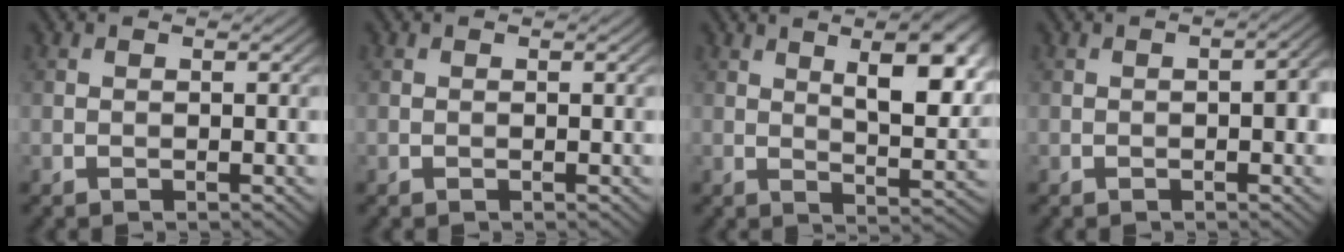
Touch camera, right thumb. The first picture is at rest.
{"total": 0.0}
{"total": 10.3, "force": [3.8, 3.9, 8.8], "torque": [-0.126, 0.004, 0.050]}
{"total": 2.5, "force": [-0.4, 1.0, 2.3], "torque": [-0.030, 0.005, -0.006]}